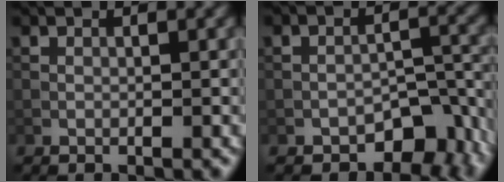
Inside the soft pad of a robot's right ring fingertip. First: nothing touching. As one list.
[{"total": 6.2, "force": [-4.0, 3.4, 3.2], "torque": [-0.021, -0.006, -0.059]}]